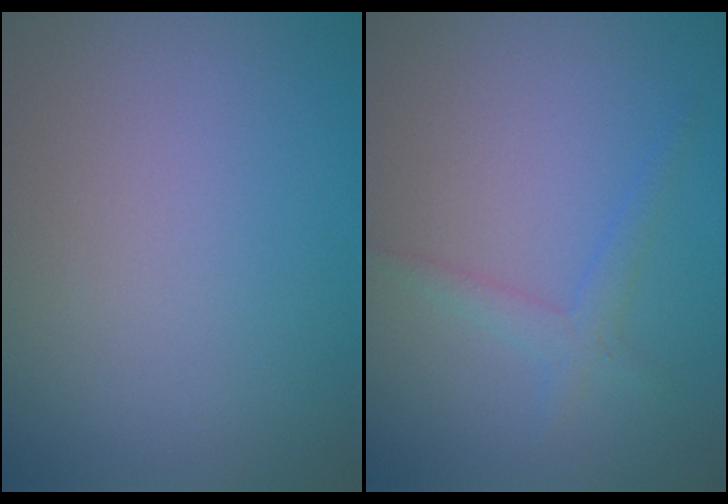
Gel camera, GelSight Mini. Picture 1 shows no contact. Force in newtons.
{"total": 1.6, "press": 1.6, "slide": 0.2}